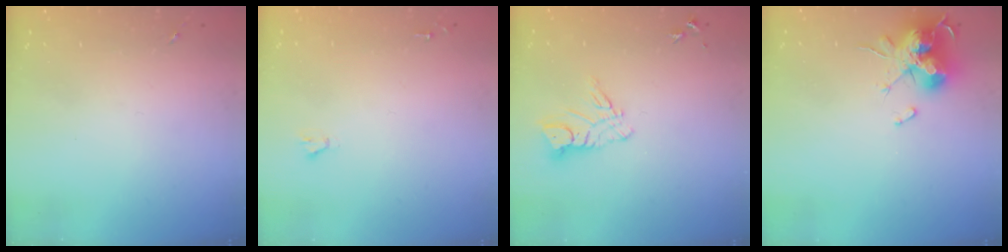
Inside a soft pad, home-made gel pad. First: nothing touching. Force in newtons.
{"total": 1.6, "press": 1.6, "slide": 0.1}
{"total": 8.6, "press": 8.5, "slide": 0.9}
{"total": 15.7, "press": 15.7, "slide": 0.1}